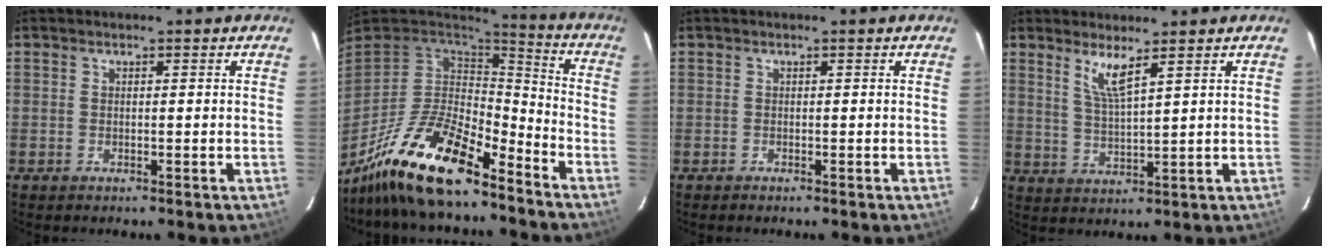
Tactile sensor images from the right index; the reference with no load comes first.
{"total": 19.0, "force": [-13.7, 5.5, 11.9], "torque": [-0.245, -0.026, -0.249]}
{"total": 0.5, "force": [-0.3, 0.4, -0.2], "torque": [0.000, 0.002, -0.006]}
{"total": 4.7, "force": [3.1, 0.0, 3.5], "torque": [-0.070, -0.009, 0.062]}